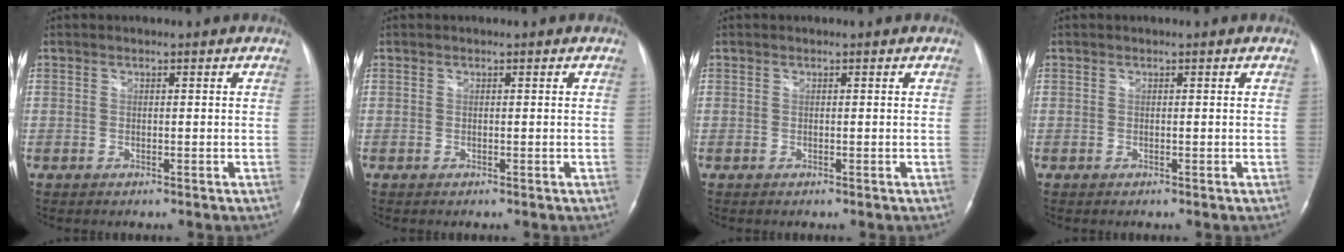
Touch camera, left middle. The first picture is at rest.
{"total": 0.0}
{"total": 0.0}
{"total": 0.0}